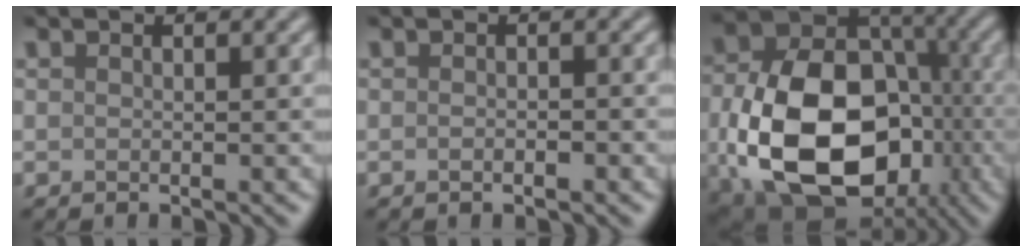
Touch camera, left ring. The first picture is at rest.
{"total": 1.0, "force": [-0.4, 0.3, 0.9], "torque": [-0.013, -0.002, -0.007]}
{"total": 15.8, "force": [-3.6, 11.2, 10.6], "torque": [-0.210, -0.040, -0.062]}